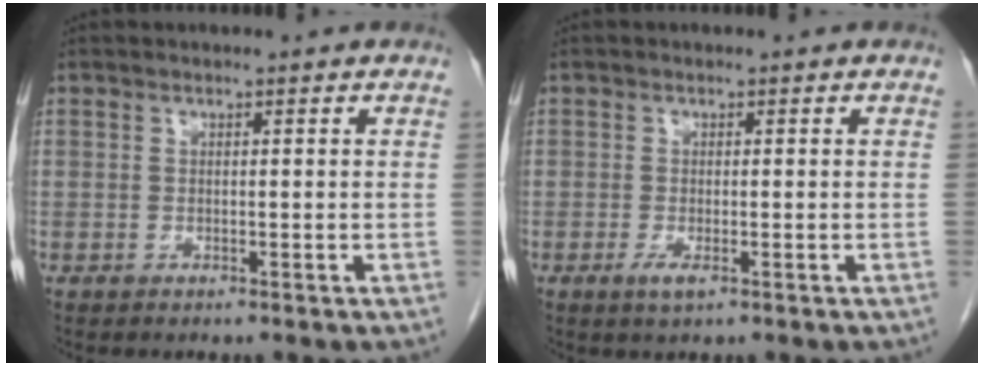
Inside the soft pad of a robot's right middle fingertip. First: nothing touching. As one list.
[{"total": 1.7, "force": [-0.8, 0.3, 1.5], "torque": [-0.031, -0.006, -0.012]}]